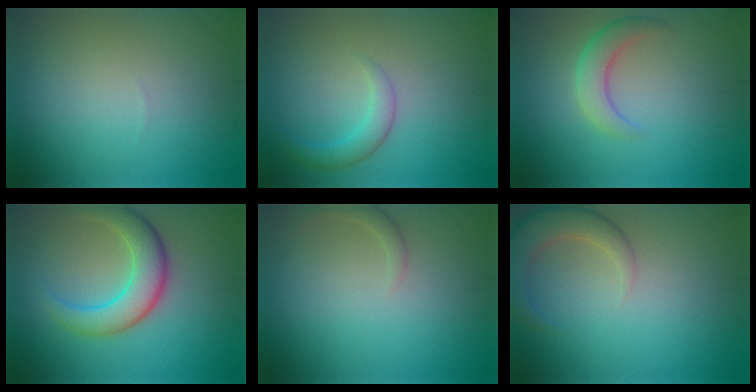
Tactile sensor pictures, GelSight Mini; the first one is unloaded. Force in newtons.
{"total": 2.2, "press": 2.2, "slide": 0.0}
{"total": 2.9, "press": 2.9, "slide": 0.1}
{"total": 5.2, "press": 5.2, "slide": 0.1}
{"total": 1.2, "press": 1.2, "slide": 0.1}
{"total": 4.6, "press": 4.6, "slide": 0.5}